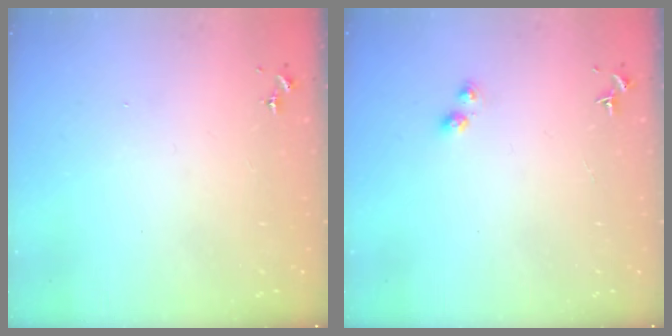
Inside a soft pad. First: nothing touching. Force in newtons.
{"total": 3.3, "press": 3.2, "slide": 0.6}